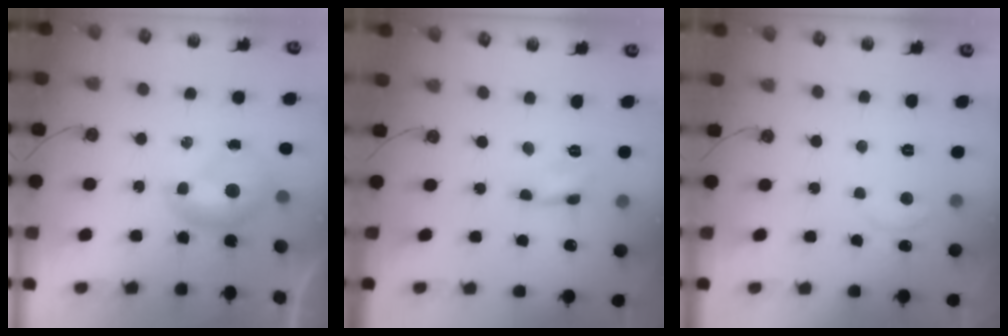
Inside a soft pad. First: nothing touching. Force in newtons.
{"total": 1.1, "press": 1.1, "slide": 0.3}
{"total": 2.4, "press": 2.4, "slide": 0.3}